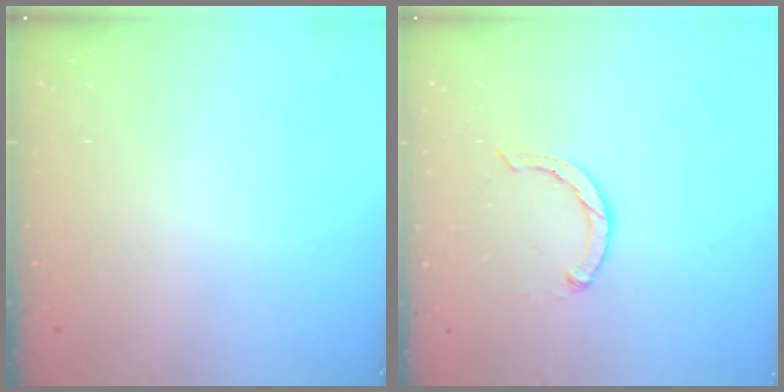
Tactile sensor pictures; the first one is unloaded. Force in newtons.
{"total": 2.5, "press": 2.5, "slide": 0.4}